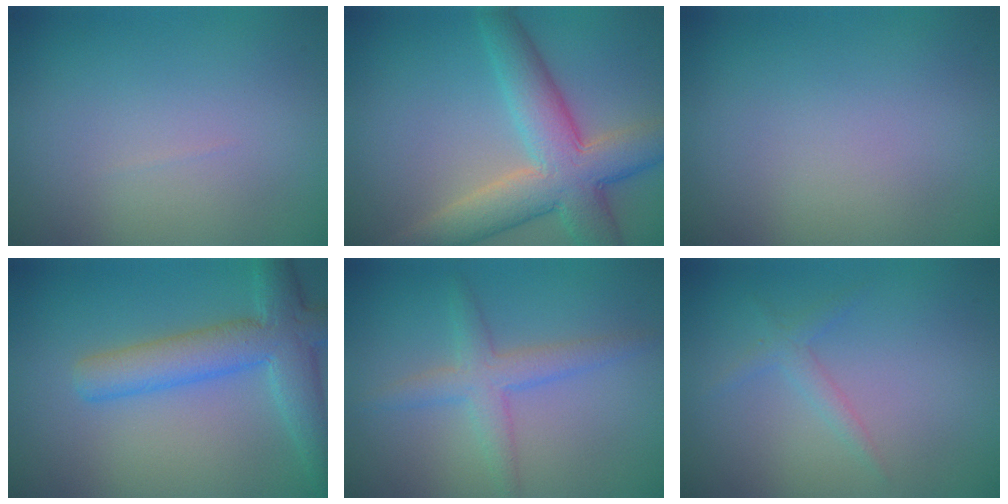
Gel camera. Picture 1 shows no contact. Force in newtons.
{"total": 8.0, "press": 8.0, "slide": 0.3}
{"total": 0.0}
{"total": 6.0, "press": 6.0, "slide": 0.2}
{"total": 2.9, "press": 2.9, "slide": 0.0}
{"total": 1.4, "press": 1.4, "slide": 0.0}